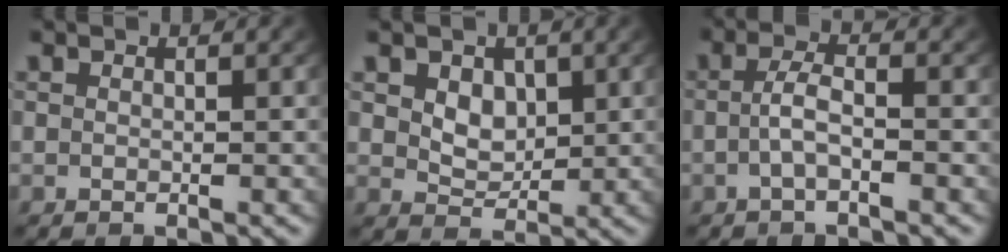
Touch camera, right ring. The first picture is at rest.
{"total": 3.2, "force": [1.1, 2.4, 1.8], "torque": [-0.038, -0.018, 0.033]}
{"total": 2.3, "force": [-1.1, 0.2, 1.9], "torque": [-0.041, 0.000, -0.019]}